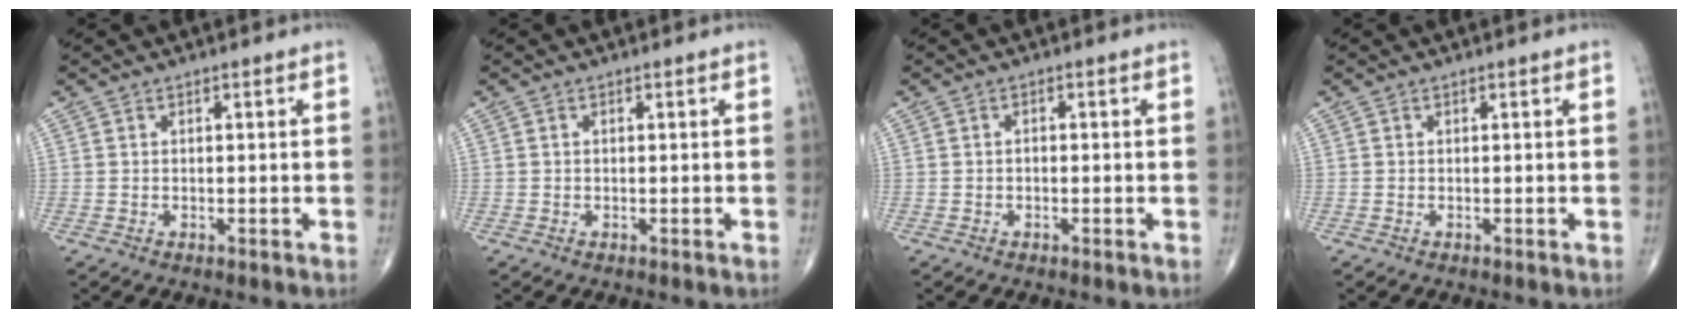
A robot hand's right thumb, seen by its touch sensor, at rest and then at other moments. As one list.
[{"total": 0.0}, {"total": 0.7, "force": [-0.2, 0.5, 0.5], "torque": [-0.006, 0.006, -0.006]}, {"total": 0.0}]